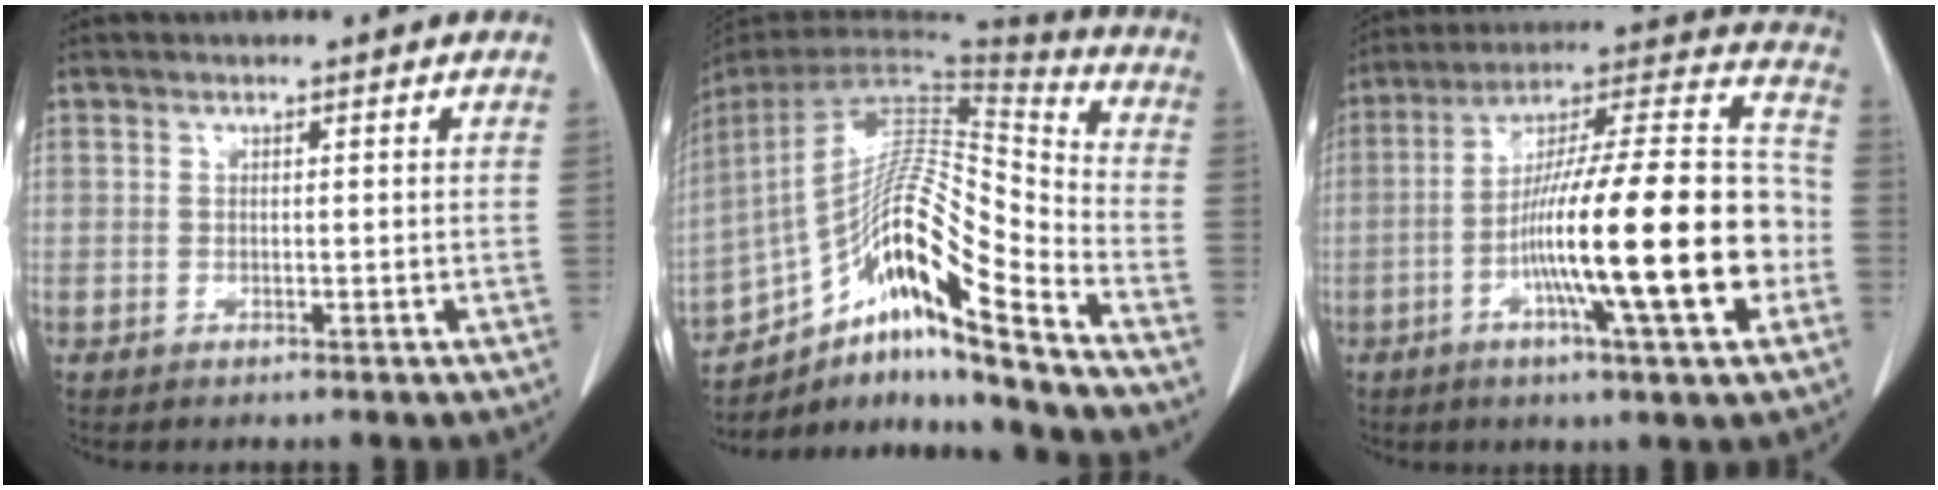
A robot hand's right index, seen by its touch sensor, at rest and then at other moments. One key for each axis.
{"total": 20.1, "fx": -13.0, "fy": 1.0, "fz": 15.4, "tx": -0.282, "ty": 0.012, "tz": -0.234}
{"total": 23.7, "fx": -6.1, "fy": 1.8, "fz": 22.8, "tx": -0.339, "ty": 0.002, "tz": -0.104}